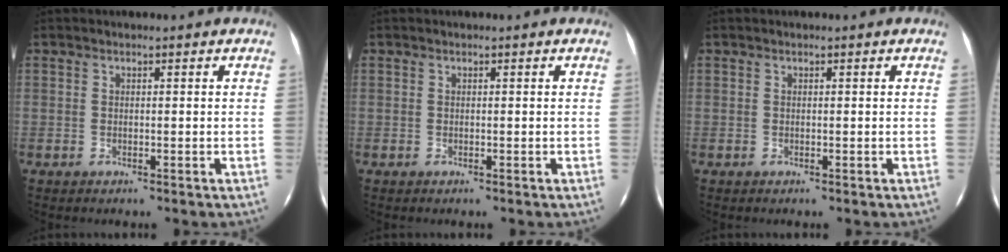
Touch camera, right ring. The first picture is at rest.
{"total": 0.0}
{"total": 0.0}